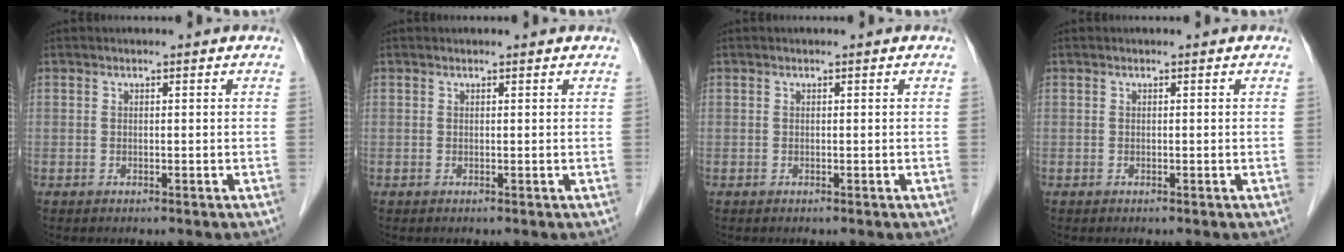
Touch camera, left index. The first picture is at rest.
{"total": 0.9, "force": [0.9, 0.2, 0.1], "torque": [-0.008, 0.008, 0.011]}
{"total": 0.0}
{"total": 0.0}